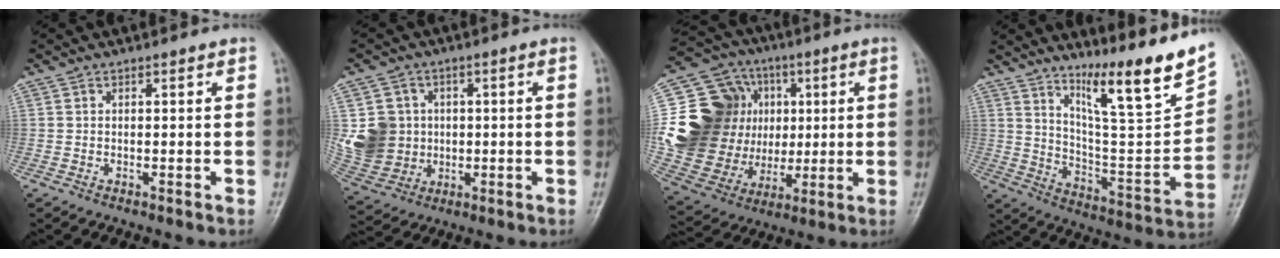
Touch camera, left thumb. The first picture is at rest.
{"total": 11.5, "force": [0.6, 10.5, 4.6], "torque": [-0.073, 0.005, 0.025]}
{"total": 24.8, "force": [2.4, 20.0, 14.5], "torque": [-0.247, 0.024, 0.061]}
{"total": 17.4, "force": [12.9, 1.0, 11.7], "torque": [-0.156, -0.090, 0.223]}